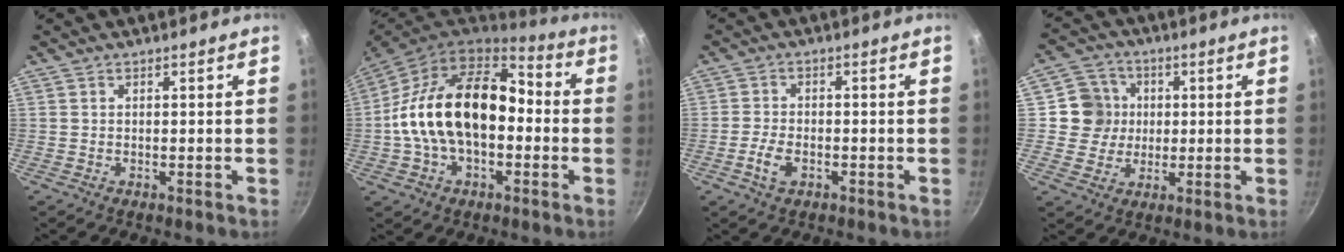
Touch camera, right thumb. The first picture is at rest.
{"total": 21.6, "force": [-1.3, 13.7, 16.6], "torque": [-0.263, 0.050, -0.034]}
{"total": 4.4, "force": [-1.9, 2.5, 3.1], "torque": [-0.061, 0.014, -0.038]}
{"total": 8.2, "force": [0.9, 7.9, 2.0], "torque": [0.004, 0.011, 0.006]}